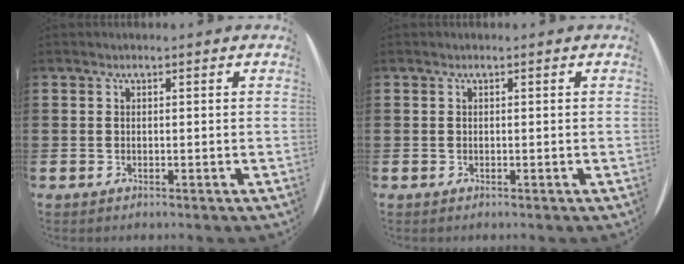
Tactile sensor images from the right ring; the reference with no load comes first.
{"total": 0.0}